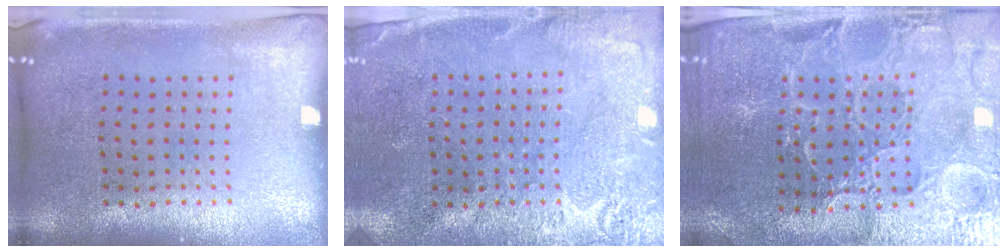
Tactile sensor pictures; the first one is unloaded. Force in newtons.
{"total": 2.8, "press": 2.7, "slide": 0.5}
{"total": 3.5, "press": 3.4, "slide": 0.6}